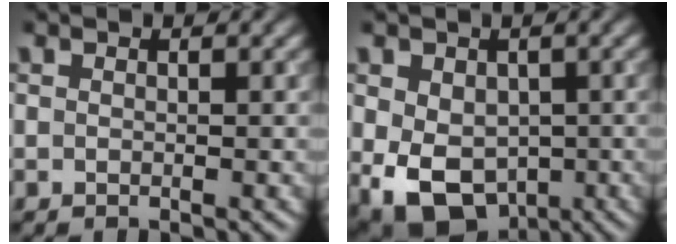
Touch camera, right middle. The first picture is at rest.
{"total": 8.1, "force": [-1.9, 5.9, 5.2], "torque": [-0.090, -0.026, -0.020]}